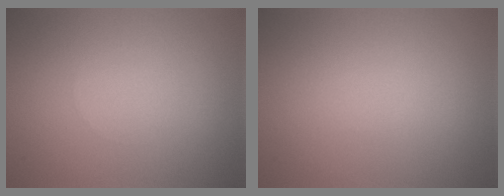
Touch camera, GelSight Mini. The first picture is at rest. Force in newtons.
{"total": 0.0}